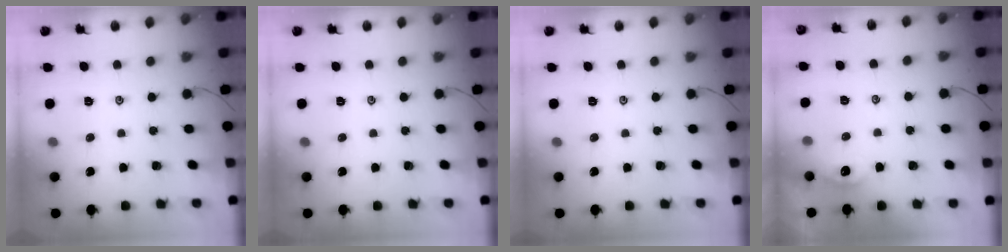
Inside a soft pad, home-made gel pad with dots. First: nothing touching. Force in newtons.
{"total": 0.0}
{"total": 0.0}
{"total": 2.7, "press": 2.7, "slide": 0.3}